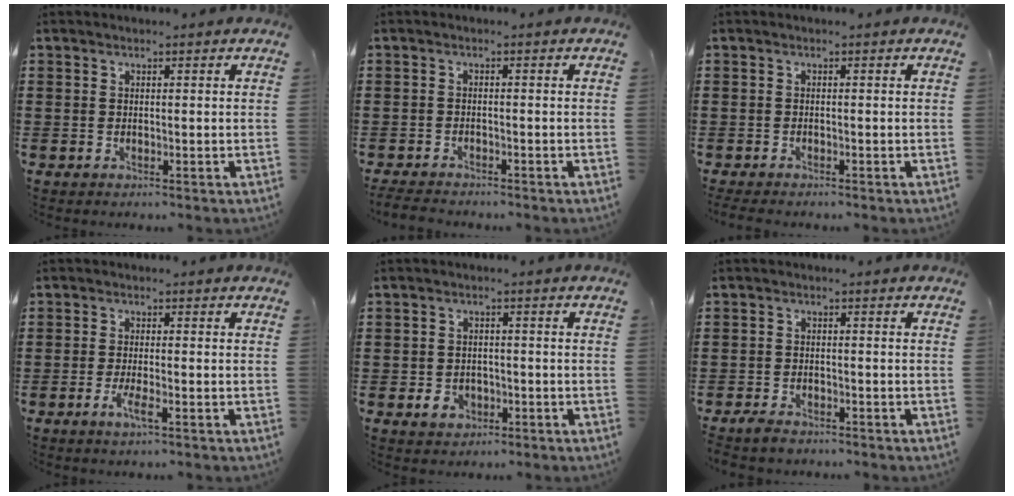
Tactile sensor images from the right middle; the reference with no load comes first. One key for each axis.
{"total": 2.0, "fx": -1.9, "fy": 0.2, "fz": 0.4, "tx": -0.017, "ty": -0.002, "tz": -0.043}
{"total": 0.9, "fx": -0.8, "fy": 0.1, "fz": 0.2, "tx": -0.006, "ty": -0.002, "tz": -0.017}
{"total": 2.9, "fx": -1.3, "fy": 0.3, "fz": 2.6, "tx": -0.057, "ty": -0.006, "tz": -0.028}
{"total": 2.4, "fx": -1.0, "fy": 1.8, "fz": 1.2, "tx": -0.025, "ty": 0.000, "tz": -0.022}
{"total": 1.8, "fx": -1.6, "fy": 0.5, "fz": 0.5, "tx": -0.021, "ty": 0.001, "tz": -0.036}